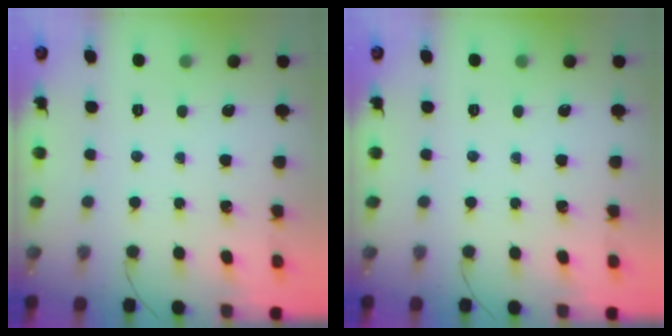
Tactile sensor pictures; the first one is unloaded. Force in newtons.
{"total": 0.0}